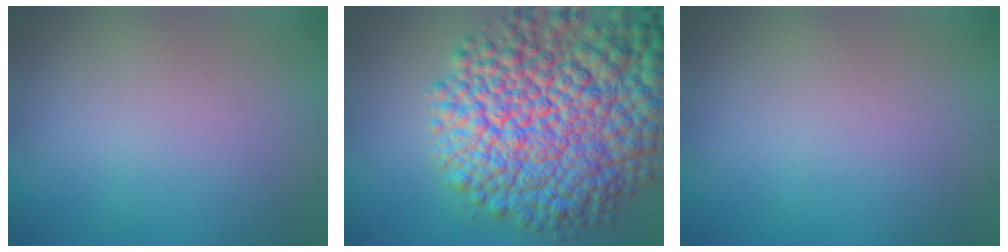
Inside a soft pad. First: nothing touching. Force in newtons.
{"total": 15.2, "press": 15.2, "slide": 0.5}
{"total": 0.0}